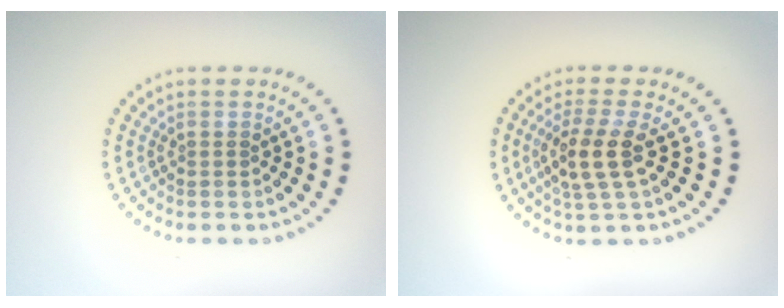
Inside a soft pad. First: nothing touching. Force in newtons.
{"total": 3.5, "press": 3.0, "slide": 1.7}